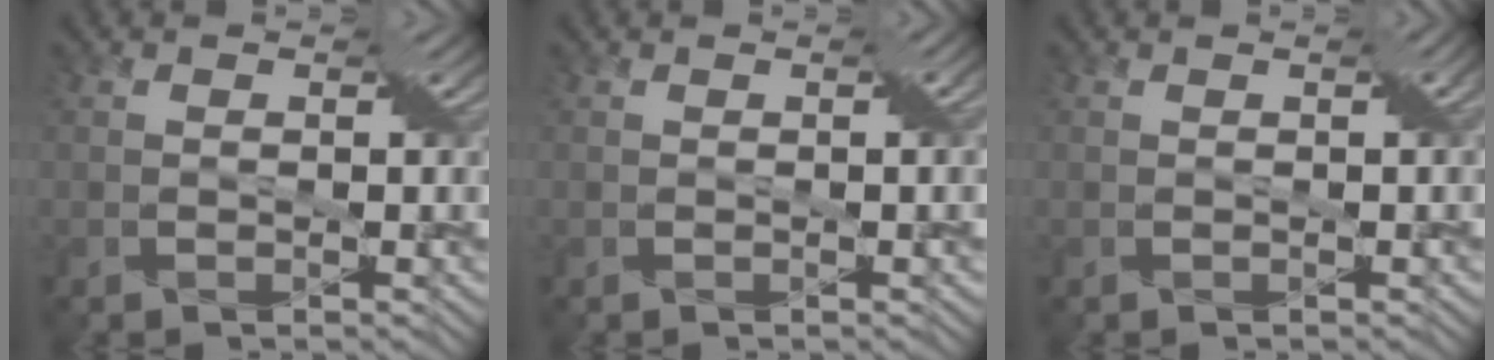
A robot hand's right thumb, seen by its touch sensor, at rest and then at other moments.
{"total": 1.5, "force": [0.1, 0.2, 1.5], "torque": [-0.021, 0.003, 0.002]}
{"total": 1.2, "force": [0.3, 0.1, 1.2], "torque": [-0.017, 0.004, 0.006]}